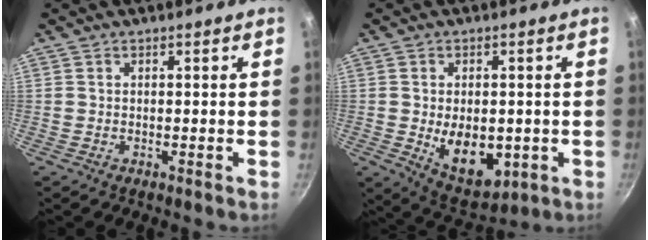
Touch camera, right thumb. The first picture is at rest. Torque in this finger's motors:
{"motor_torque": [-0.51, 0.51, 0.46, 0.51, 0.09]}